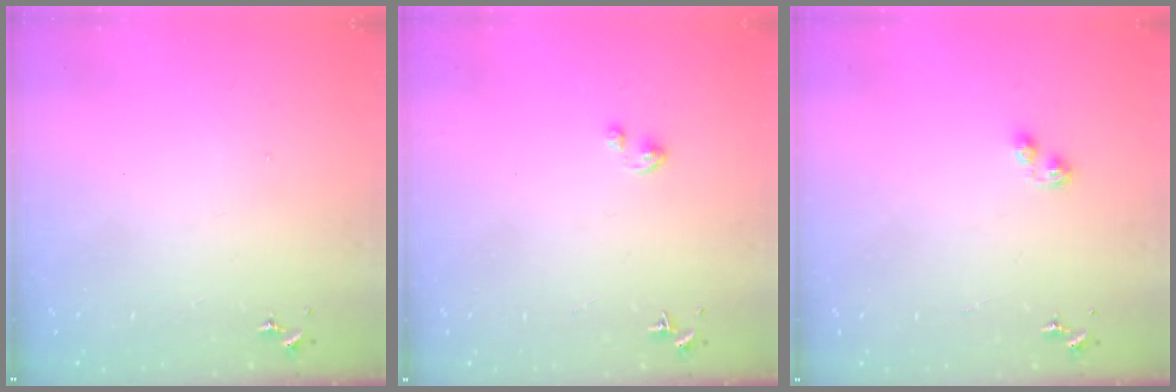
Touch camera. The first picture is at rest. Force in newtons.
{"total": 1.8, "press": 1.8, "slide": 0.1}
{"total": 4.8, "press": 4.8, "slide": 0.5}